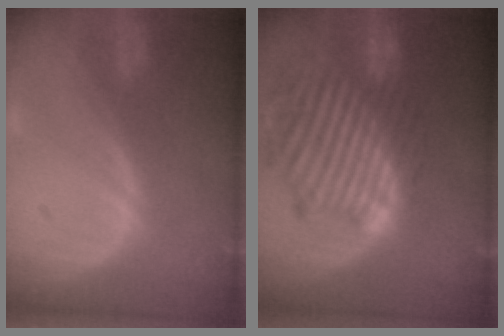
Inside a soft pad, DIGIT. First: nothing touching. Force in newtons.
{"total": 13.6, "press": 11.7, "slide": 6.8}